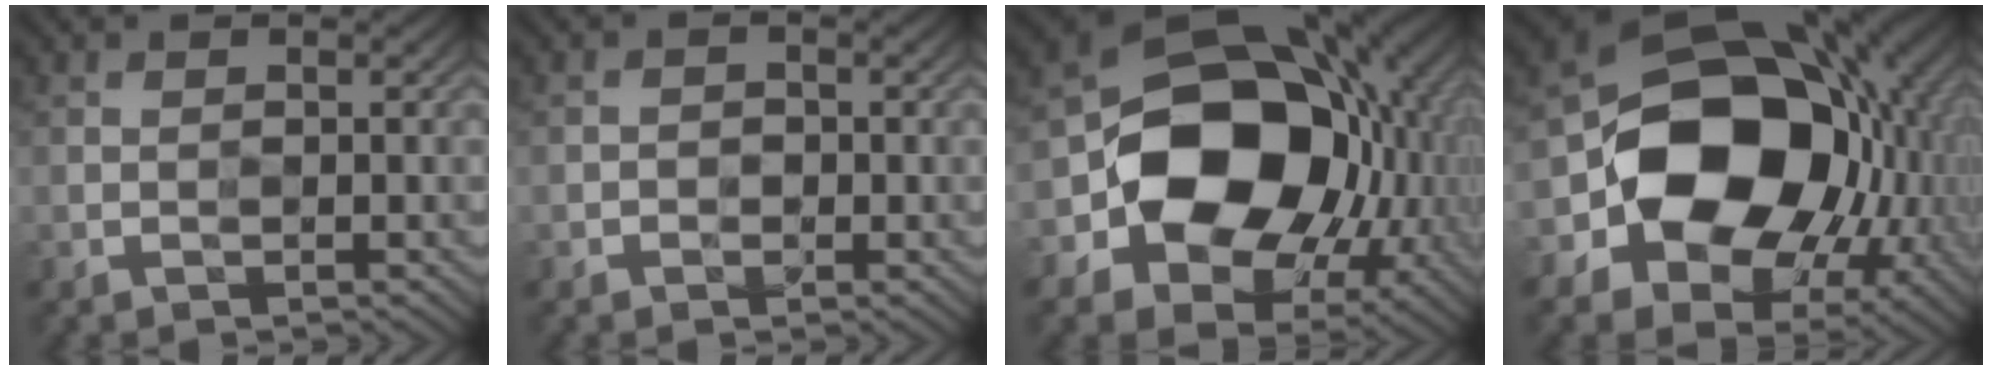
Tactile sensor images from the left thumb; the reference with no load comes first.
{"total": 1.3, "force": [-0.6, 1.1, 0.1], "torque": [0.002, -0.003, -0.012]}
{"total": 17.1, "force": [-1.8, 13.4, 10.6], "torque": [-0.161, -0.031, -0.027]}
{"total": 19.1, "force": [-1.4, 14.9, 11.8], "torque": [-0.208, -0.038, -0.009]}